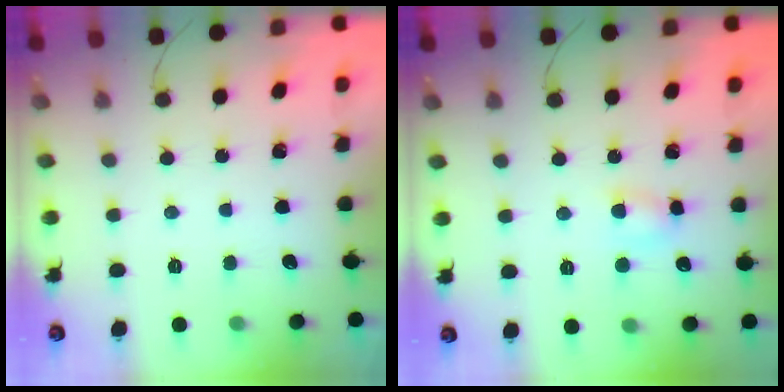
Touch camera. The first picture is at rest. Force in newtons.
{"total": 3.9, "press": 3.7, "slide": 1.2}